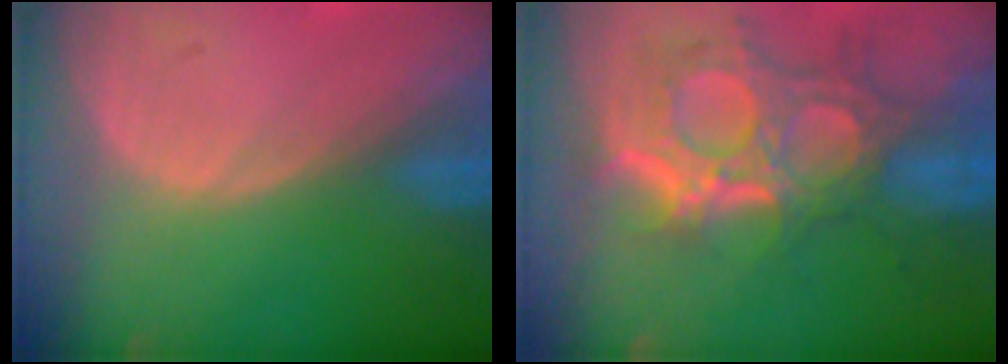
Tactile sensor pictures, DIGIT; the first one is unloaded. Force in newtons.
{"total": 12.0, "press": 10.7, "slide": 5.3}